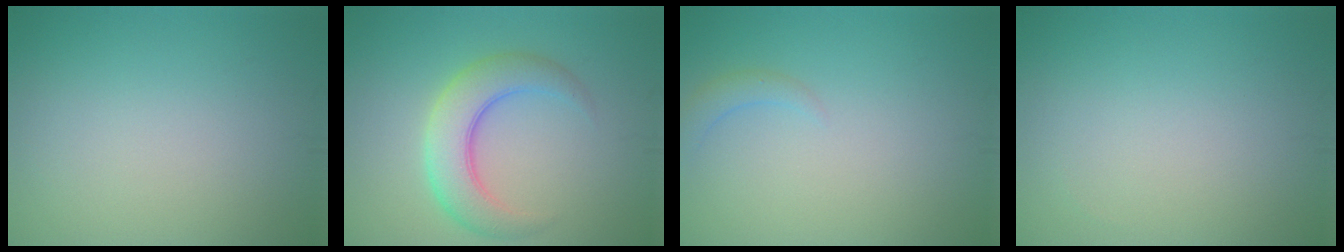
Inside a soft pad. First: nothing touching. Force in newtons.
{"total": 5.3, "press": 5.3, "slide": 0.1}
{"total": 1.4, "press": 1.4, "slide": 0.2}
{"total": 0.0}